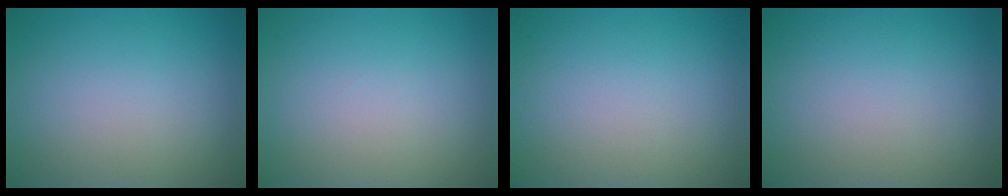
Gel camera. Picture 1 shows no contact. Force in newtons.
{"total": 0.0}
{"total": 0.0}
{"total": 0.0}